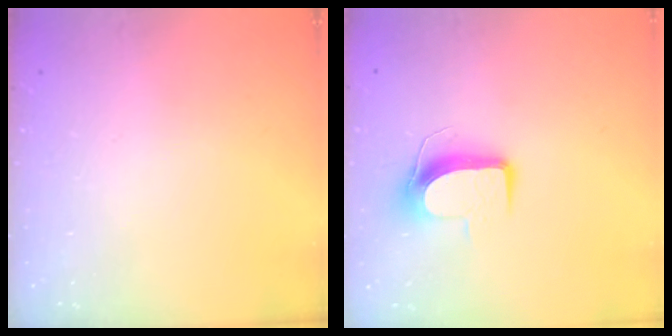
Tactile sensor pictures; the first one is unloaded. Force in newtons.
{"total": 9.8, "press": 9.8, "slide": 0.3}